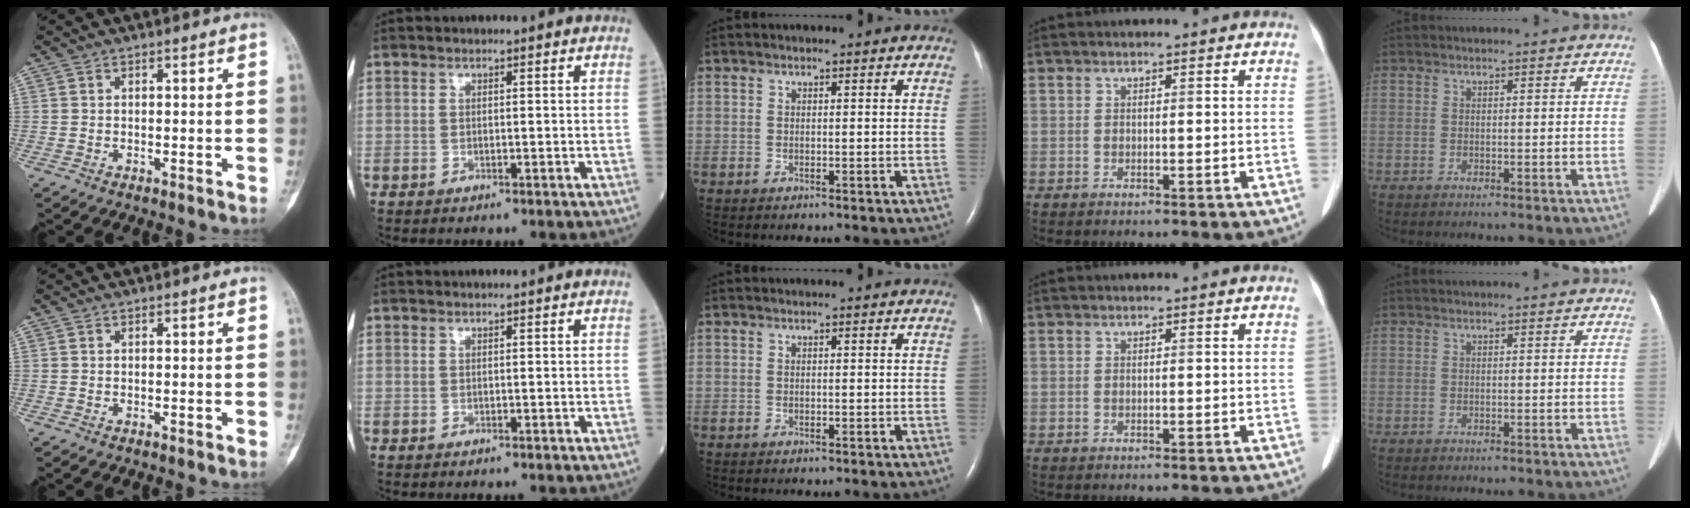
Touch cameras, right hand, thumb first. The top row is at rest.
{}